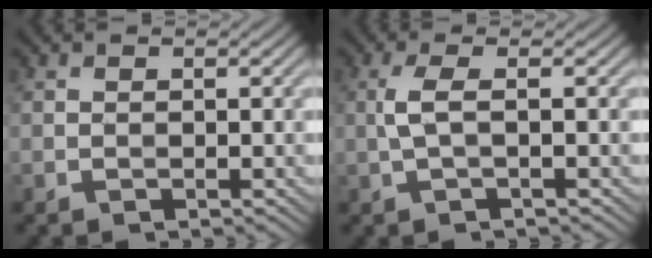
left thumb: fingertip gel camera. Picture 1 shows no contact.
{"total": 2.8, "force": [0.1, 0.6, 2.7], "torque": [-0.059, 0.008, -0.001]}